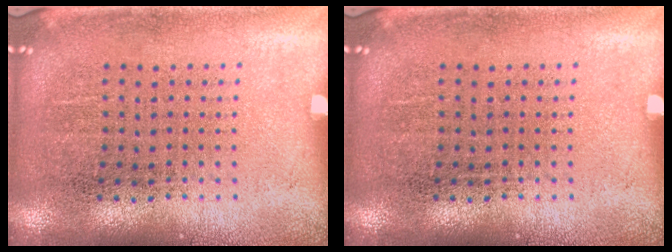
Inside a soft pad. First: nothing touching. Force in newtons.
{"total": 0.0}